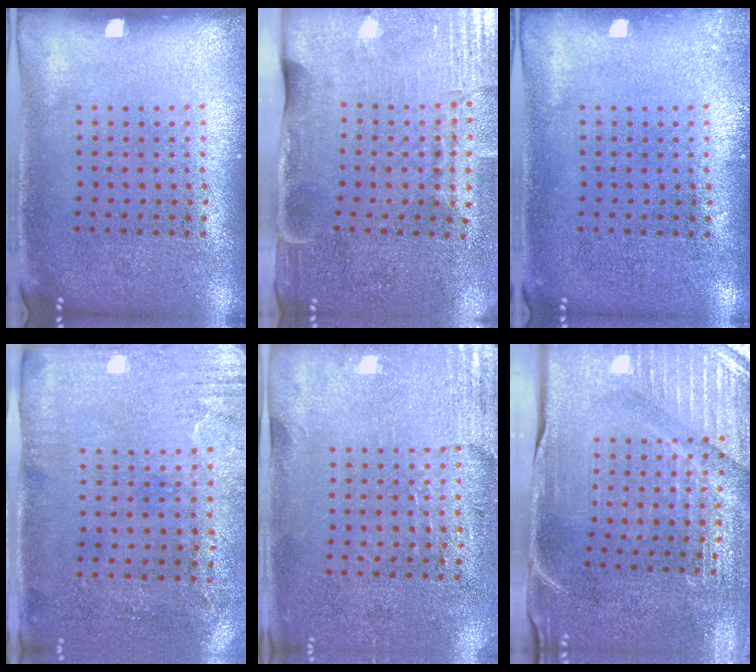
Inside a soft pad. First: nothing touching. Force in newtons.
{"total": 4.3, "press": 3.6, "slide": 2.4}
{"total": 0.7, "press": 0.7, "slide": 0.2}
{"total": 3.0, "press": 2.4, "slide": 1.8}
{"total": 2.8, "press": 2.4, "slide": 1.4}
{"total": 3.8, "press": 3.7, "slide": 0.9}